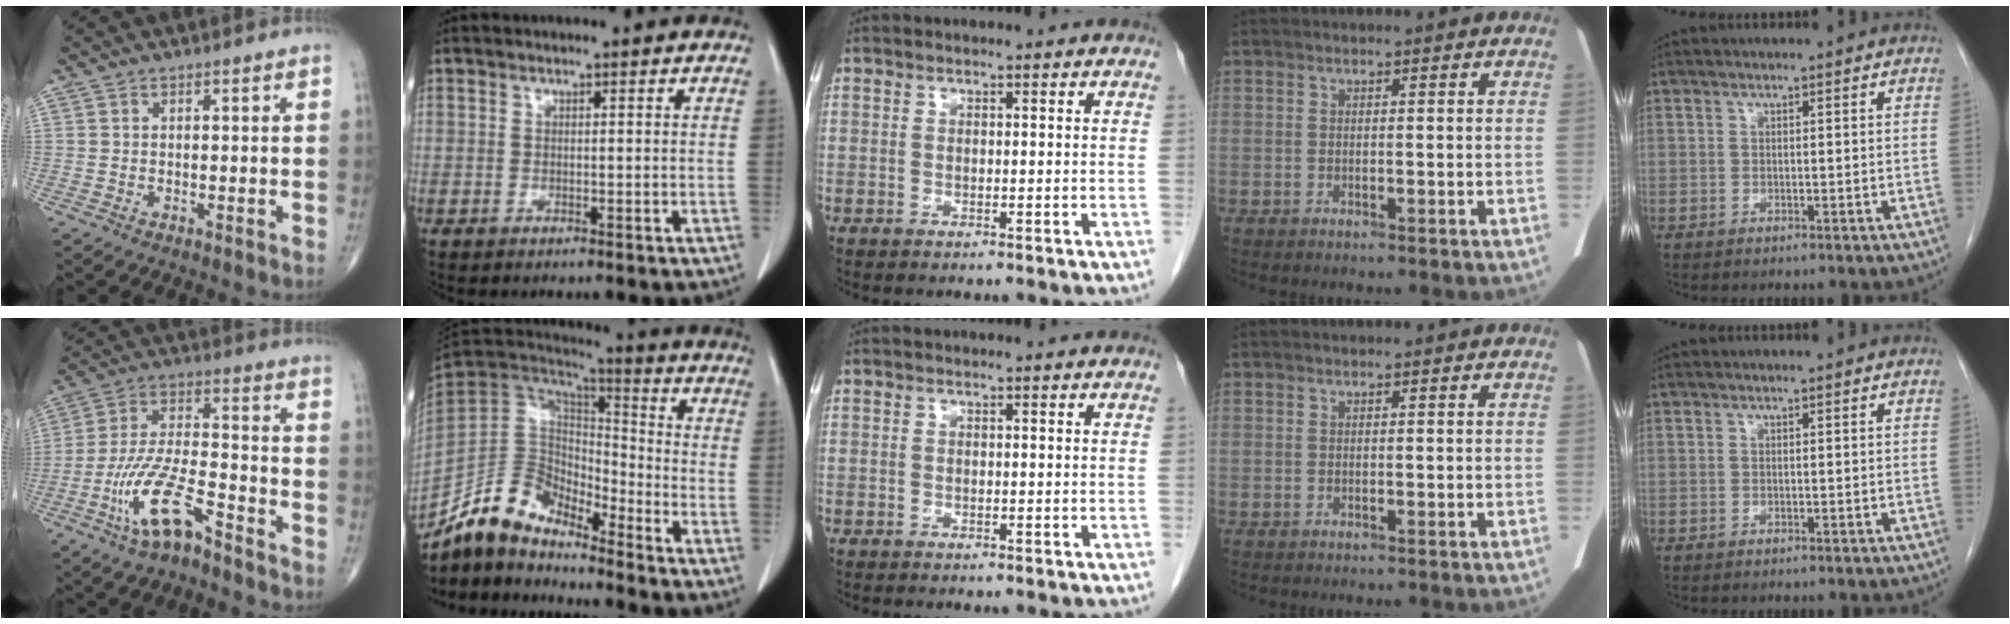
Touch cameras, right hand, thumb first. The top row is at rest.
{"thumb": {"total": 13.1, "force": [-7.8, 3.9, 9.8], "torque": [-0.206, 0.053, -0.146]}, "index": {"total": 12.7, "force": [-11.3, 4.5, 3.8], "torque": [-0.076, 0.036, -0.220]}}